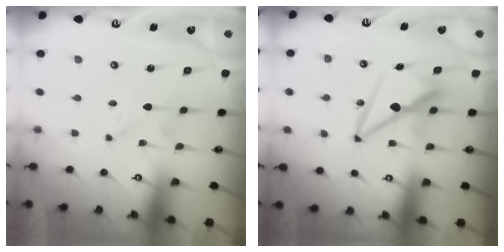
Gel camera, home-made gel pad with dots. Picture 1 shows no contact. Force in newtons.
{"total": 8.7, "press": 8.6, "slide": 1.5}